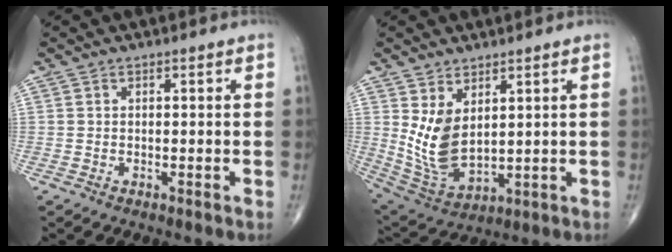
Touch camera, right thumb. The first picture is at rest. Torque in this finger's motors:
{"motor_torque": [-0.04, 0.37, 1.05, 0.41, 0.18]}